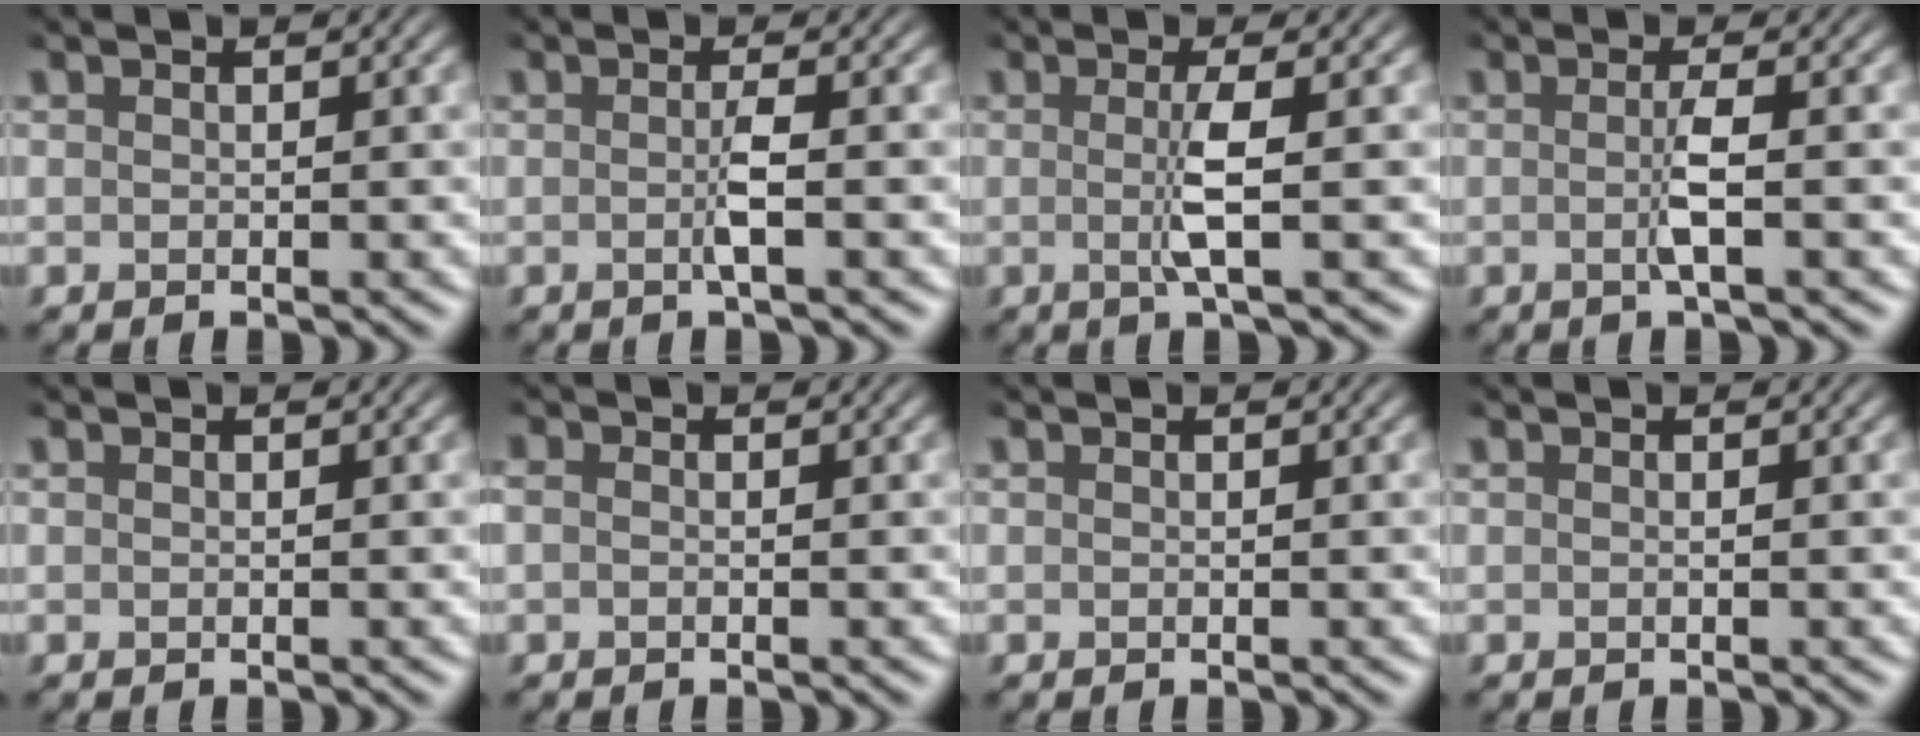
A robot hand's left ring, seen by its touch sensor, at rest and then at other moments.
{"total": 1.6, "force": [-0.3, 0.0, 1.5], "torque": [-0.031, -0.004, -0.008]}
{"total": 2.7, "force": [-0.1, 0.3, 2.7], "torque": [-0.054, -0.008, -0.007]}
{"total": 2.0, "force": [-0.3, 0.1, 2.0], "torque": [-0.039, -0.005, -0.009]}
{"total": 0.0}
{"total": 0.6, "force": [-0.3, 0.3, 0.4], "torque": [-0.009, -0.002, -0.008]}
{"total": 0.0}
{"total": 0.0}